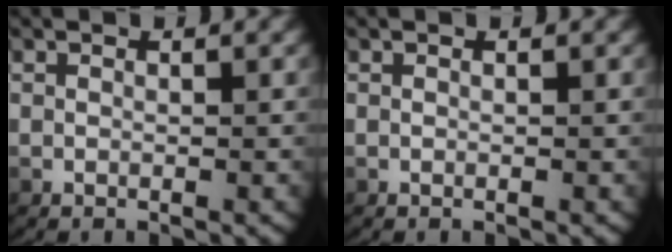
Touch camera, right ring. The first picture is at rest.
{"total": 0.0}